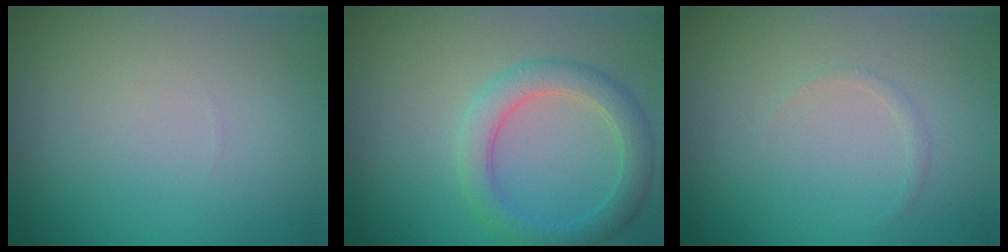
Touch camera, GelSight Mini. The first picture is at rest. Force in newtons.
{"total": 3.3, "press": 3.3, "slide": 0.2}
{"total": 0.5, "press": 0.5, "slide": 0.1}